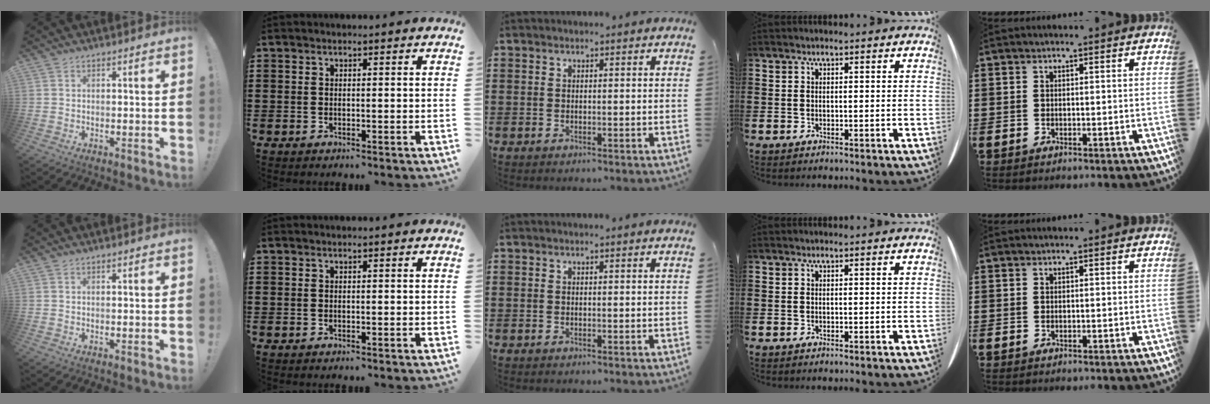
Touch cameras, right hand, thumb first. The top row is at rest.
{}